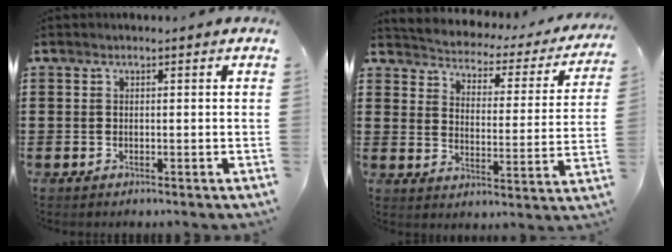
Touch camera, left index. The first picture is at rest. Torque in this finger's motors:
{"motor_torque": [2.14, 0.00, 0.21, -0.01]}